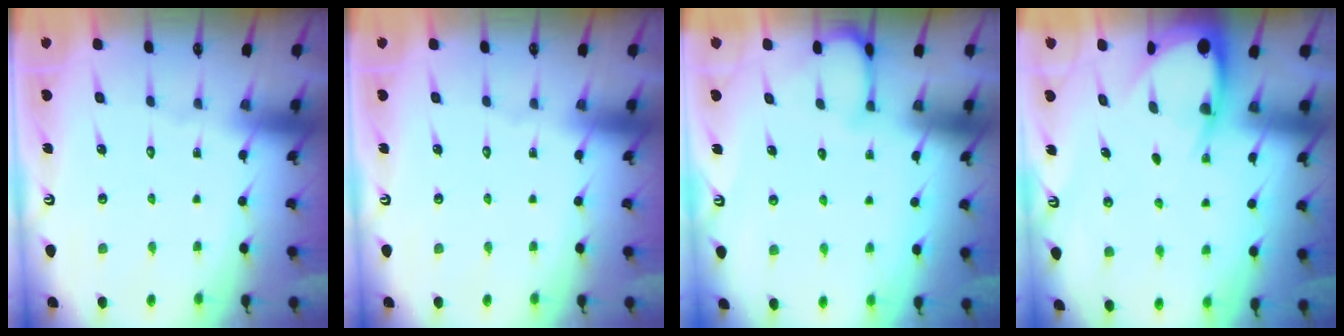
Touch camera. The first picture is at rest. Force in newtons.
{"total": 0.0}
{"total": 2.8, "press": 2.8, "slide": 0.1}
{"total": 6.0, "press": 6.0, "slide": 0.7}